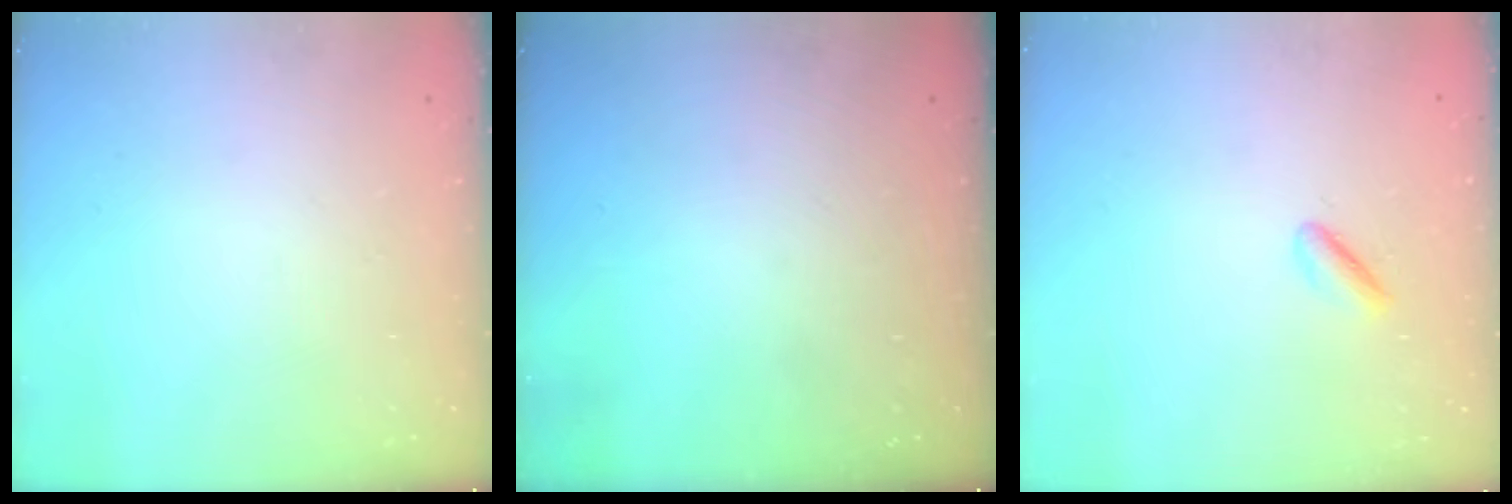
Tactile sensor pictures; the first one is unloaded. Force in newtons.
{"total": 0.0}
{"total": 1.5, "press": 1.3, "slide": 0.6}